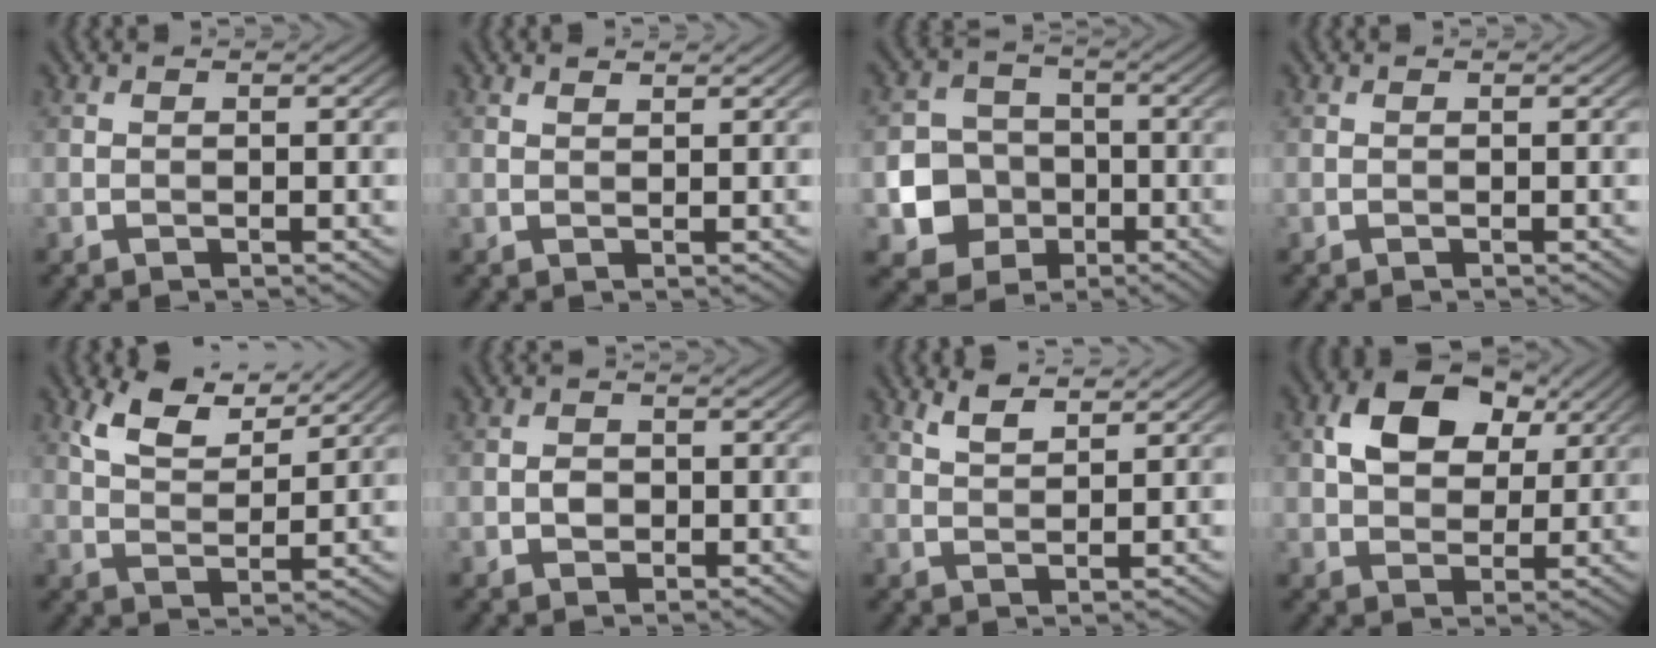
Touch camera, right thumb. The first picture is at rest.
{"total": 0.9, "force": [0.8, 0.1, 0.3], "torque": [-0.010, 0.000, 0.016]}
{"total": 7.5, "force": [-2.2, 6.6, 2.8], "torque": [-0.062, -0.016, -0.060]}
{"total": 0.0}
{"total": 6.5, "force": [4.5, 2.5, 4.0], "torque": [-0.090, 0.002, 0.091]}
{"total": 1.5, "force": [-0.3, 1.3, 0.7], "torque": [-0.014, -0.003, -0.009]}
{"total": 2.9, "force": [2.3, 0.7, 1.6], "torque": [-0.037, 0.001, 0.051]}
{"total": 8.8, "force": [3.1, 5.9, 5.7], "torque": [-0.115, 0.005, 0.050]}